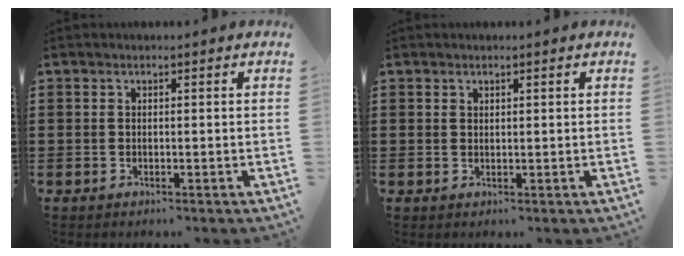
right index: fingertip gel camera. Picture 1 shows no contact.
{"total": 0.7, "force": [0.6, 0.4, 0.2], "torque": [-0.004, 0.002, 0.011]}